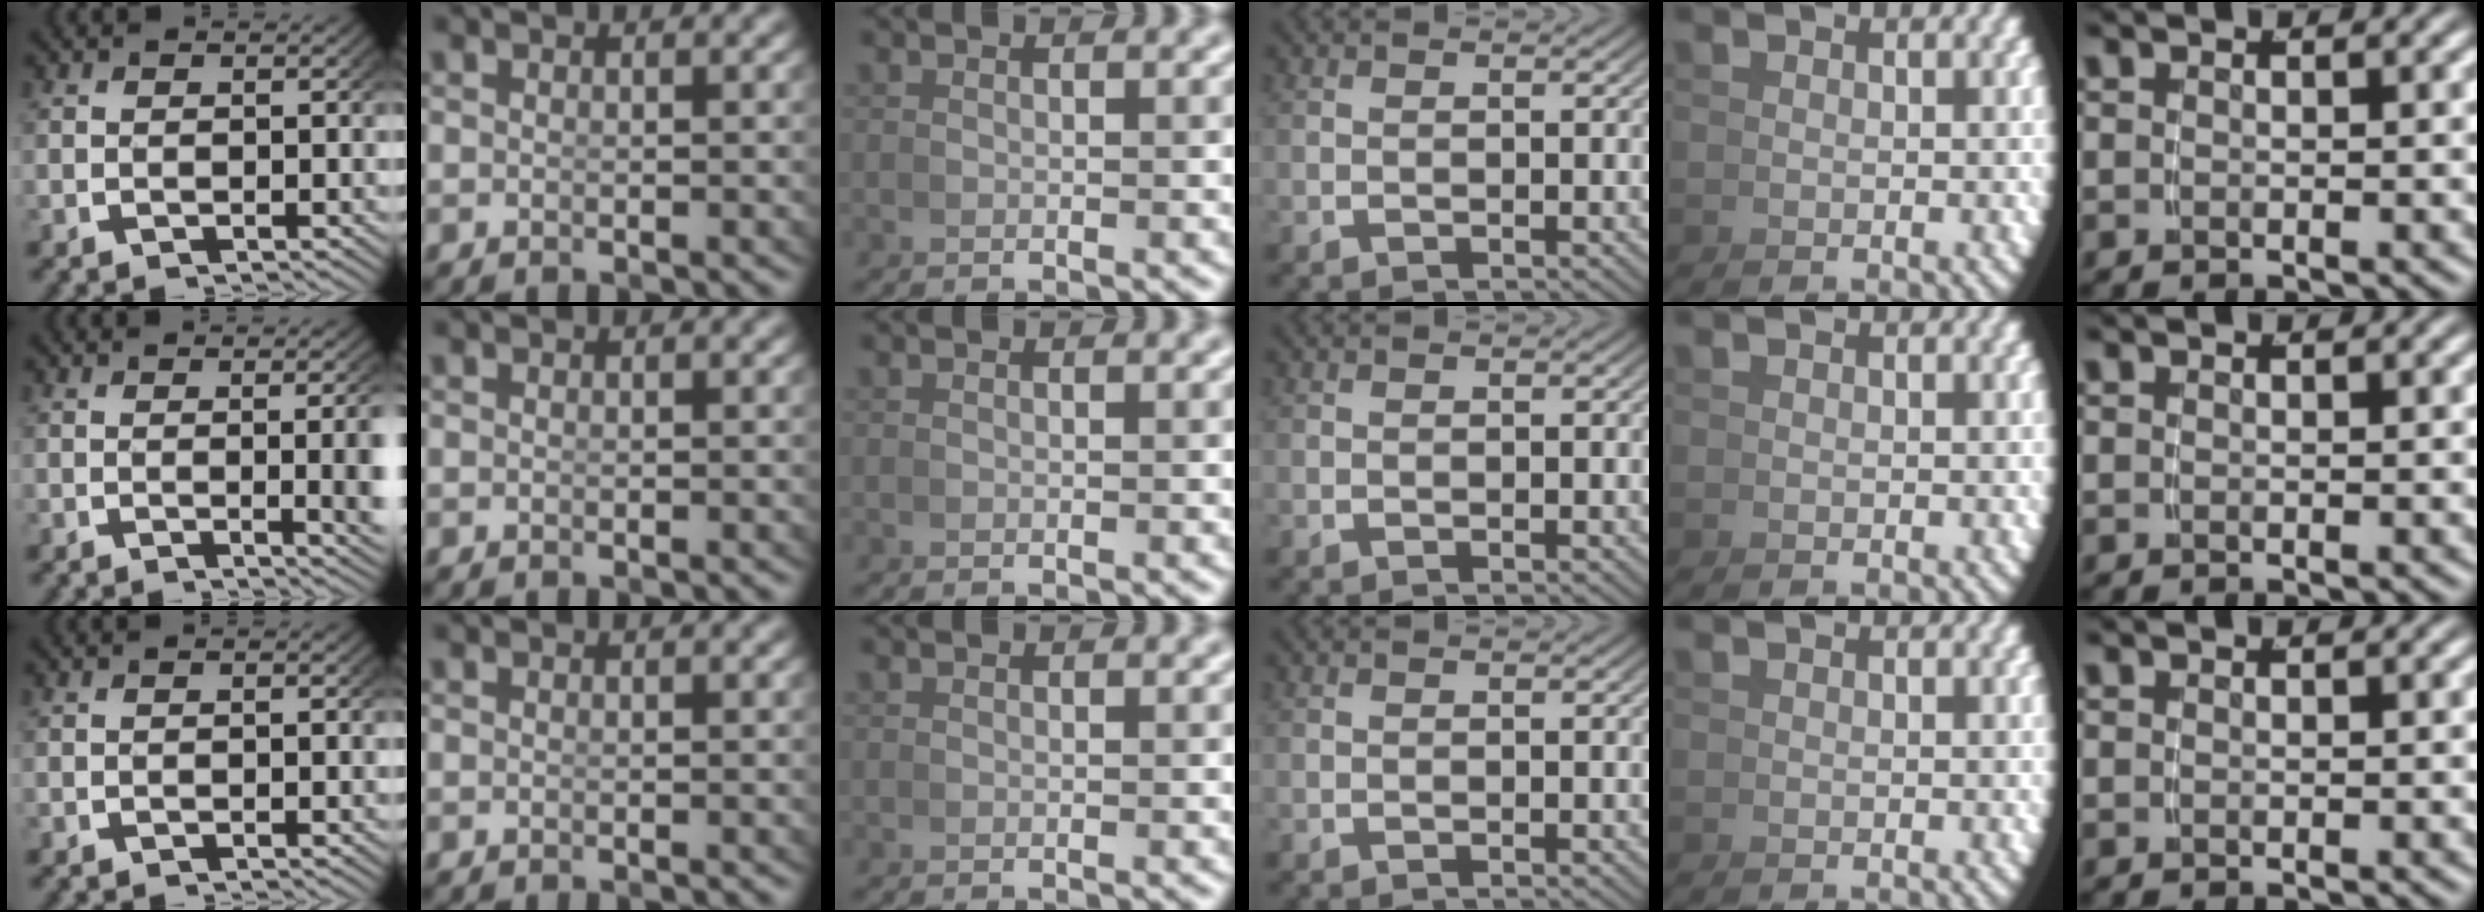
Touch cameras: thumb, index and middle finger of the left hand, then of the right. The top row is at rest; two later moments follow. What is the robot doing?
{"motion": "lift_and_place", "object": "dispenser bottle"}